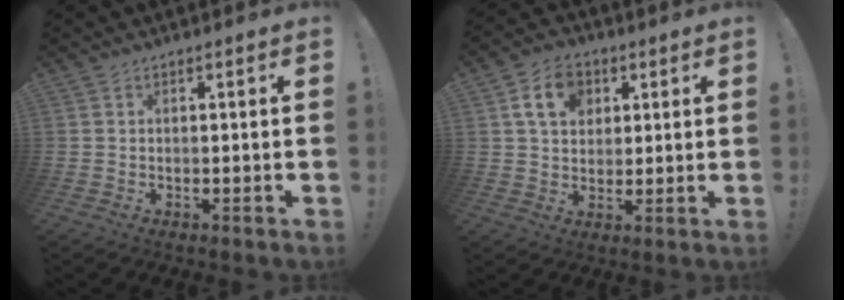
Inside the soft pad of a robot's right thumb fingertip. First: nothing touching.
{"total": 10.6, "force": [4.1, 8.2, 5.4], "torque": [-0.079, -0.004, 0.078]}